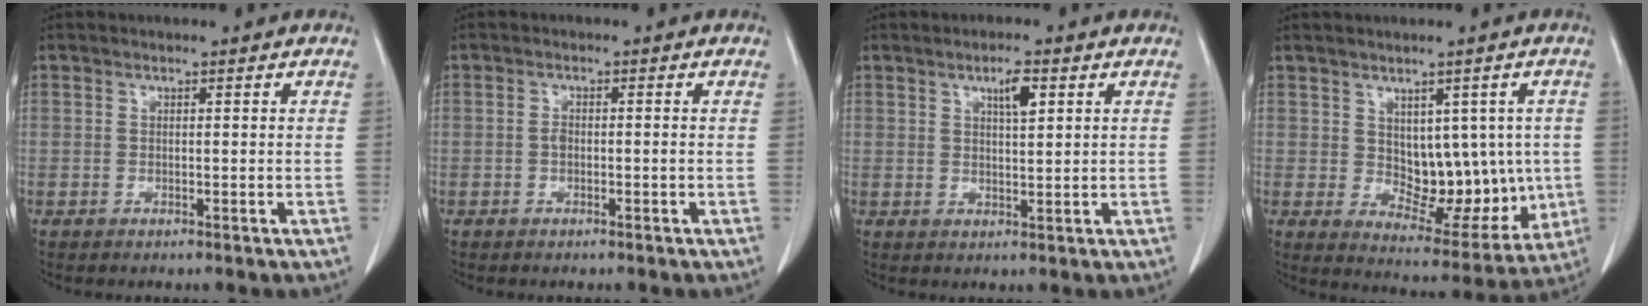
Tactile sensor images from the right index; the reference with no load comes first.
{"total": 1.3, "force": [-0.2, 0.5, 1.1], "torque": [-0.022, 0.002, -0.005]}
{"total": 3.6, "force": [1.7, 0.7, 3.1], "torque": [-0.052, -0.001, 0.028]}
{"total": 10.8, "force": [0.8, 6.5, 8.6], "torque": [-0.097, 0.005, 0.035]}